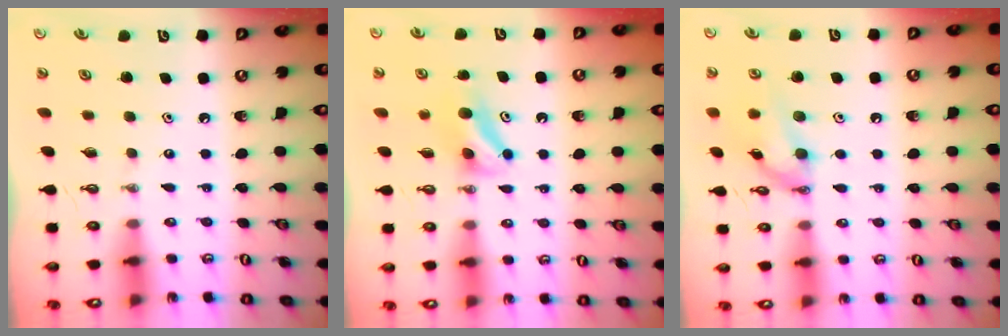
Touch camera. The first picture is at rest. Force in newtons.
{"total": 5.5, "press": 5.4, "slide": 1.2}
{"total": 12.0, "press": 12.0, "slide": 0.7}